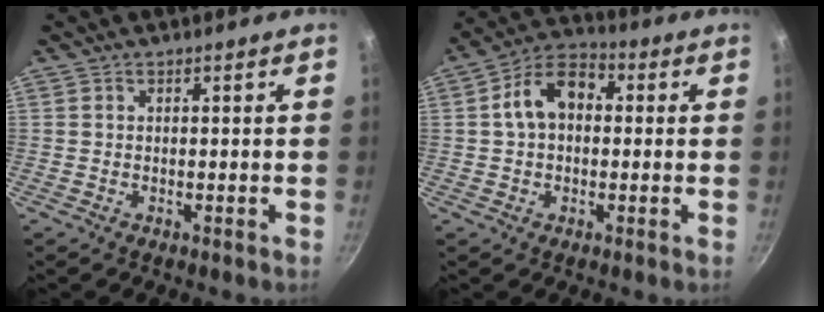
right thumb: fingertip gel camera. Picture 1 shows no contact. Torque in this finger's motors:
{"motor_torque": [-0.65, 1.00, 1.06, -0.16, 0.04]}